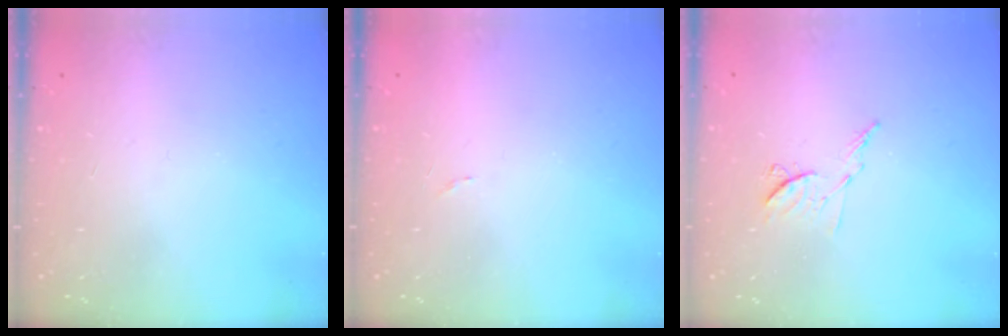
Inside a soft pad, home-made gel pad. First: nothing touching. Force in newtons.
{"total": 4.3, "press": 4.2, "slide": 0.3}
{"total": 6.8, "press": 6.7, "slide": 0.8}